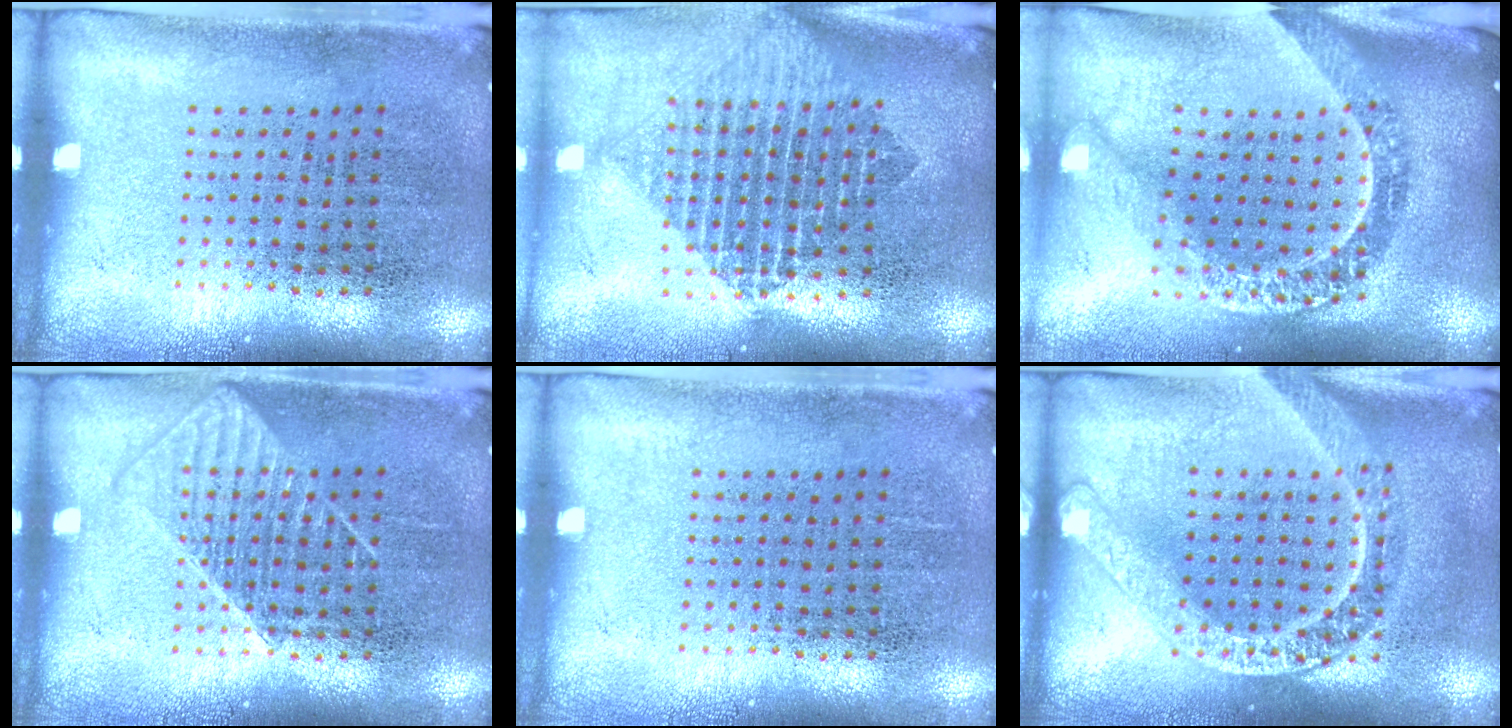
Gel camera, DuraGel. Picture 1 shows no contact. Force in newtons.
{"total": 2.0, "press": 1.7, "slide": 1.2}
{"total": 3.0, "press": 2.3, "slide": 1.9}
{"total": 1.7, "press": 1.7, "slide": 0.3}
{"total": 0.0}
{"total": 2.3, "press": 2.3, "slide": 0.2}